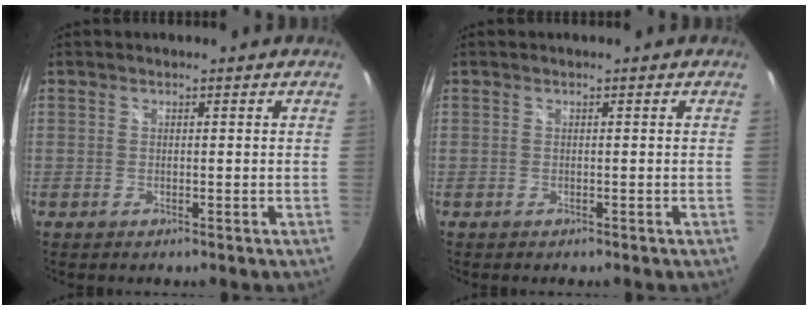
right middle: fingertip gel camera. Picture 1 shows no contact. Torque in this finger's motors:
{"motor_torque": [-0.37, -0.17, -0.02, 0.00]}